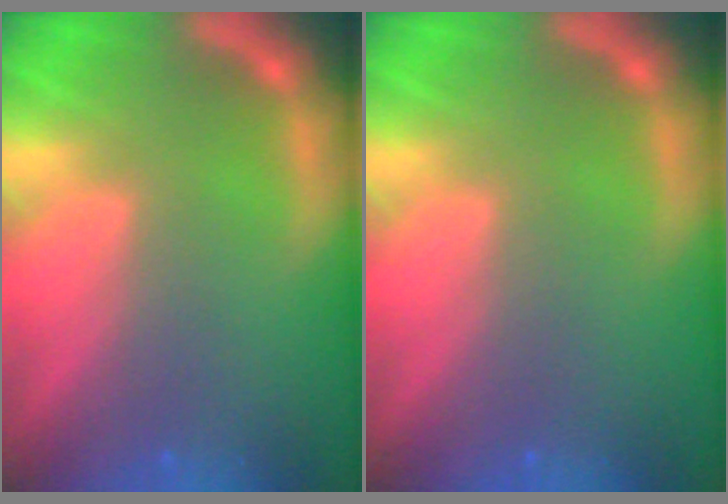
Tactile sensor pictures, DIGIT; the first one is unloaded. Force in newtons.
{"total": 0.0}